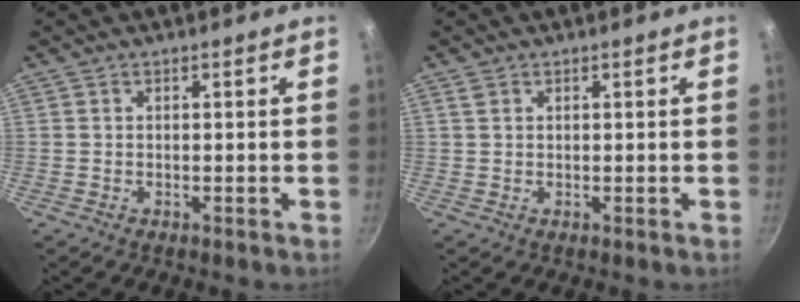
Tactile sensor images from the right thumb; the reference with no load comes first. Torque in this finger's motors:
{"motor_torque": [-0.42, 0.34, -0.25, 0.27, 0.03]}